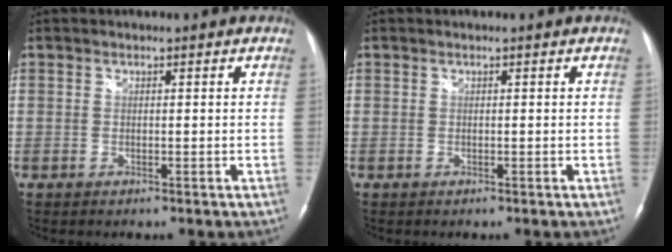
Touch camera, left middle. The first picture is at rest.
{"total": 0.0}